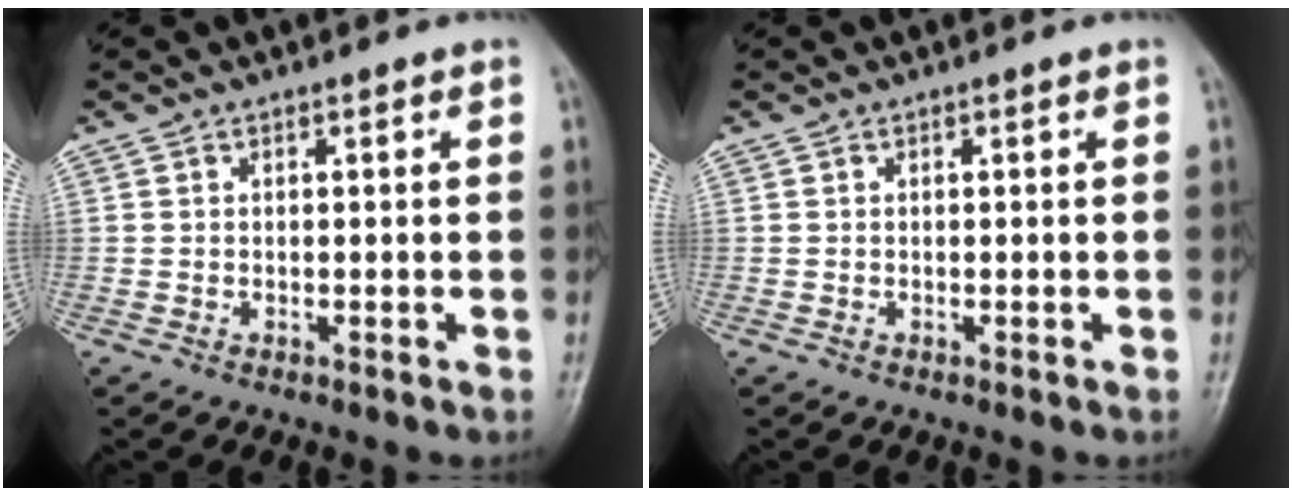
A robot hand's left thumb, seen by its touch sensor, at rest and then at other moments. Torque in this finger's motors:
{"motor_torque": [0.00, 0.00, 0.00, 0.00, 0.00]}